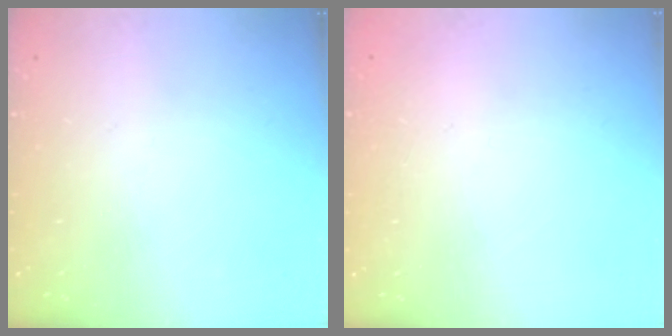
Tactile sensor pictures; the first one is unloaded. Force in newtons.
{"total": 2.3, "press": 2.3, "slide": 0.1}